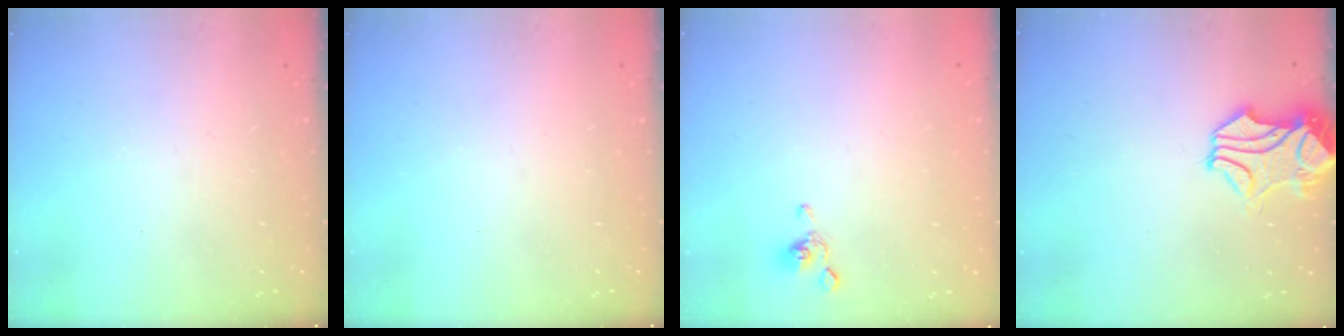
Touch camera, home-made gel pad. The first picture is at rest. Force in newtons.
{"total": 0.0}
{"total": 2.3, "press": 2.2, "slide": 0.7}
{"total": 1.7, "press": 1.1, "slide": 1.2}